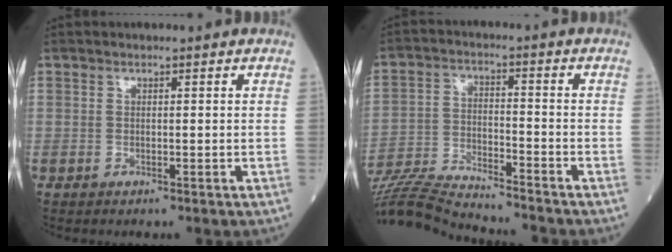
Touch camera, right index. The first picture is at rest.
{"total": 14.9, "force": [-14.3, 0.2, 4.3], "torque": [-0.083, -0.002, -0.247]}